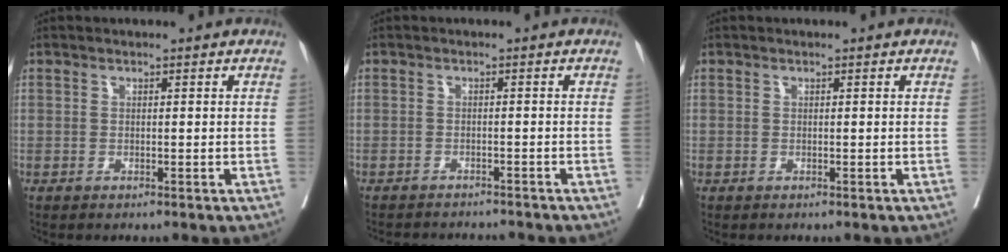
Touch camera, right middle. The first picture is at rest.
{"total": 7.8, "force": [-7.5, 0.8, 1.9], "torque": [-0.017, -0.005, -0.094]}
{"total": 0.0}